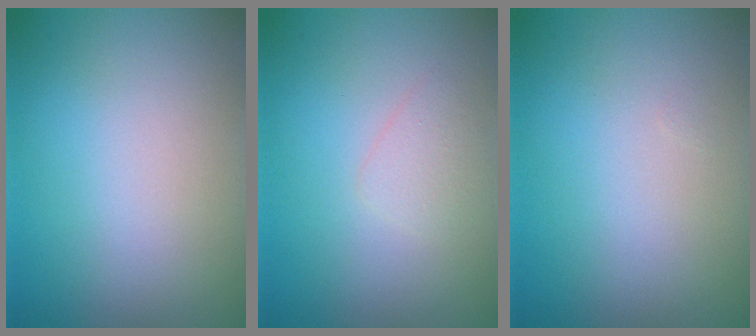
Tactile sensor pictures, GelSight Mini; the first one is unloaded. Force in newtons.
{"total": 1.3, "press": 1.3, "slide": 0.1}
{"total": 0.0}